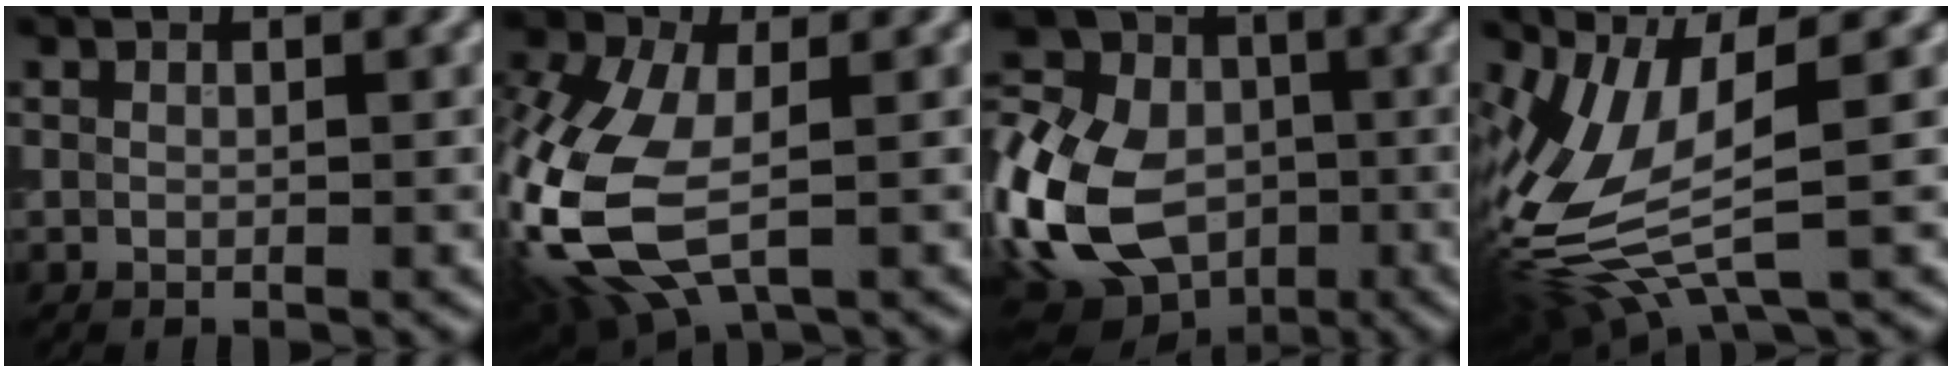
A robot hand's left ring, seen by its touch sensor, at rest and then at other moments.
{"total": 10.9, "force": [-2.8, 6.2, 8.5], "torque": [-0.228, -0.012, -0.058]}
{"total": 15.4, "force": [-4.4, 11.3, 9.4], "torque": [-0.221, 0.003, -0.100]}
{"total": 8.7, "force": [-1.1, 3.1, 8.0], "torque": [-0.198, -0.009, -0.029]}